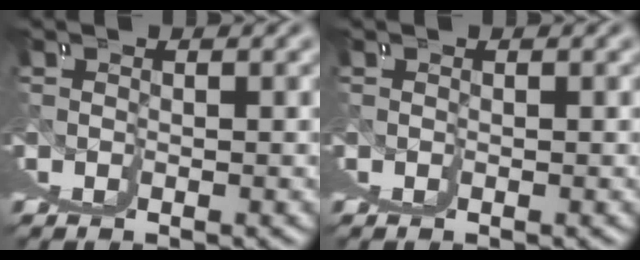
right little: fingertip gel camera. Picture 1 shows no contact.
{"total": 0.0}